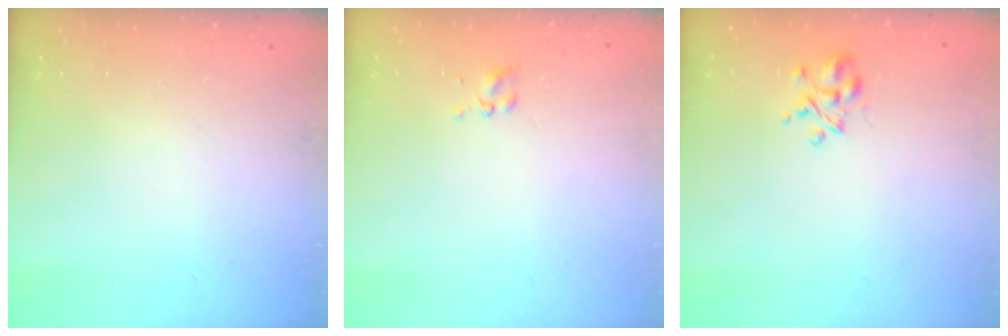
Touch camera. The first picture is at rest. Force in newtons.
{"total": 1.7, "press": 1.5, "slide": 0.8}
{"total": 3.9, "press": 3.7, "slide": 1.2}